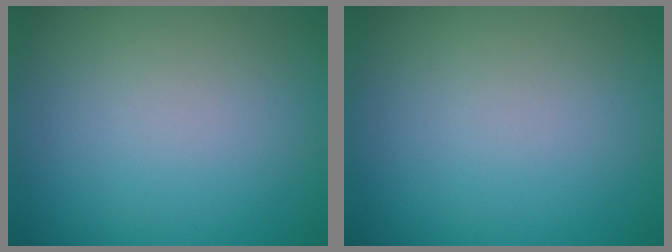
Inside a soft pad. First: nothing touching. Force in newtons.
{"total": 0.0}